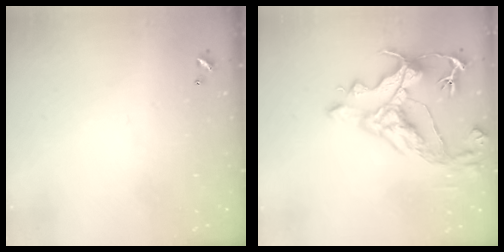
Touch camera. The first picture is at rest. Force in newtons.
{"total": 9.9, "press": 9.7, "slide": 1.7}